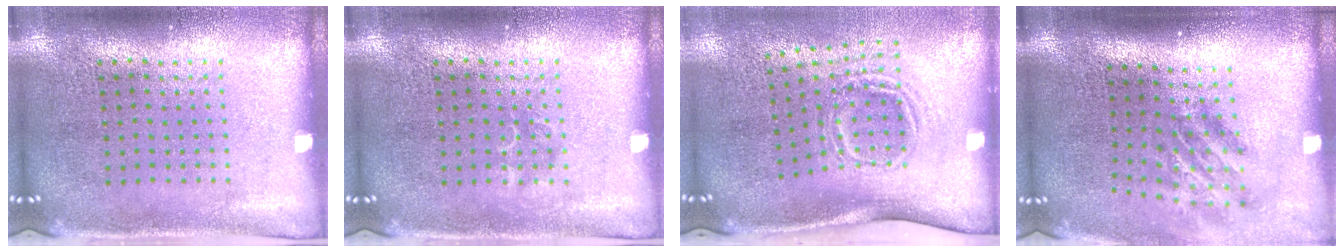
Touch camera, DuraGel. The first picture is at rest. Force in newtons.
{"total": 0.9, "press": 0.8, "slide": 0.2}
{"total": 1.8, "press": 1.2, "slide": 1.4}
{"total": 1.9, "press": 1.2, "slide": 1.4}